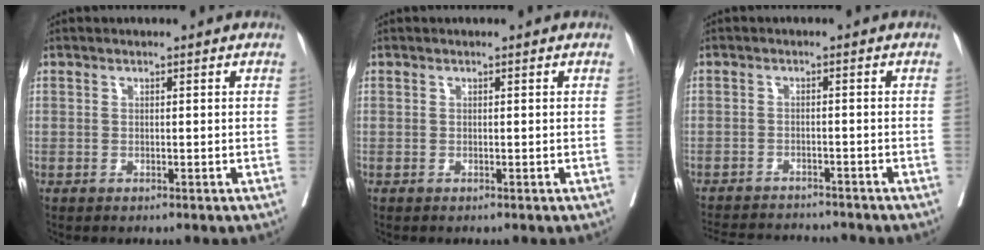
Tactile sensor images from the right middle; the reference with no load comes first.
{"total": 0.0}
{"total": 10.4, "force": [-10.0, 1.3, 2.7], "torque": [-0.046, 0.001, -0.143]}